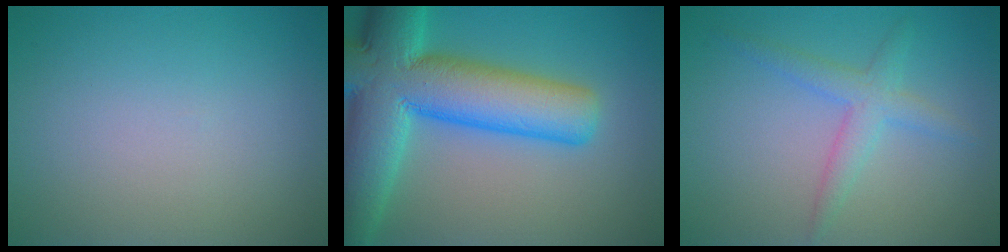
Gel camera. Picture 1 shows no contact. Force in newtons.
{"total": 13.3, "press": 13.3, "slide": 0.5}
{"total": 2.7, "press": 2.7, "slide": 0.0}